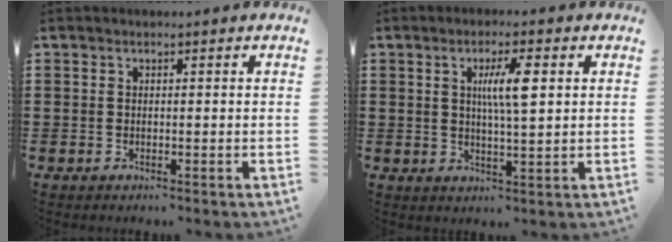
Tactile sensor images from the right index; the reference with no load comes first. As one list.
[{"total": 5.7, "force": [1.4, 1.0, 5.4], "torque": [-0.108, 0.007, 0.019]}]